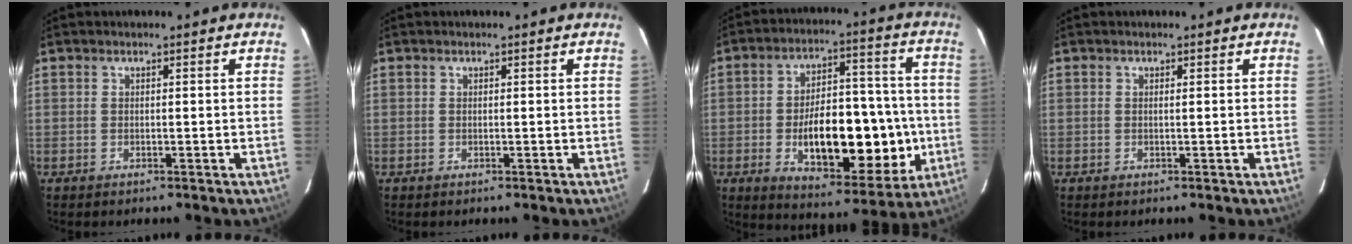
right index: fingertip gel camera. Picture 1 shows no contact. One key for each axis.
{"total": 0.0}
{"total": 18.9, "fx": -3.7, "fy": 8.1, "fz": 16.6, "tx": -0.247, "ty": 0.017, "tz": -0.043}
{"total": 0.0}